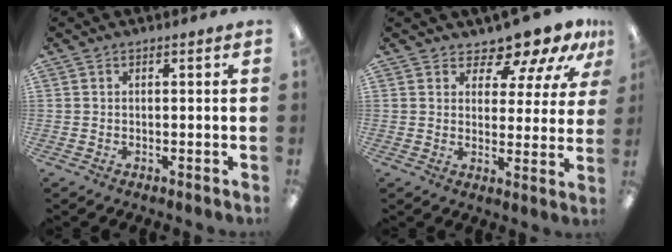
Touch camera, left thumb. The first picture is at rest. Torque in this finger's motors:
{"motor_torque": [0.18, 0.29, -0.30, 0.36, 0.05]}